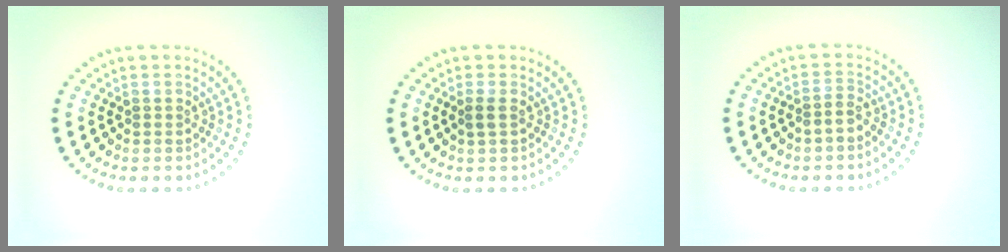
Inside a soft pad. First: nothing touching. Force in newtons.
{"total": 0.8, "press": 0.7, "slide": 0.3}
{"total": 1.2, "press": 0.9, "slide": 0.8}